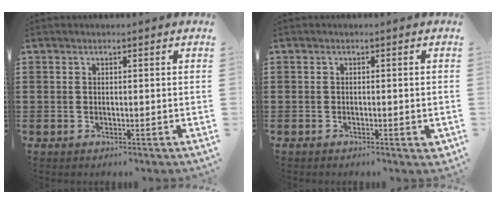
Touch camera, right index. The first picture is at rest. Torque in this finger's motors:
{"motor_torque": [0.37, -0.22, 0.09, 0.03]}